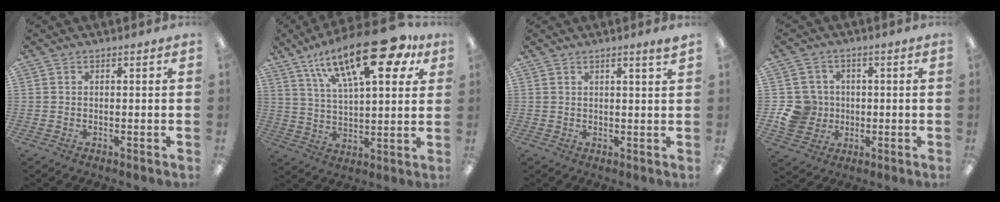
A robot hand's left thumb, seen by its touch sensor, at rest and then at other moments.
{"total": 23.1, "force": [13.3, 9.0, 16.5], "torque": [-0.253, -0.060, 0.216]}
{"total": 1.9, "force": [1.5, -0.2, 1.1], "torque": [-0.022, -0.003, 0.027]}
{"total": 9.1, "force": [-0.8, 8.8, 2.4], "torque": [-0.055, 0.013, -0.007]}